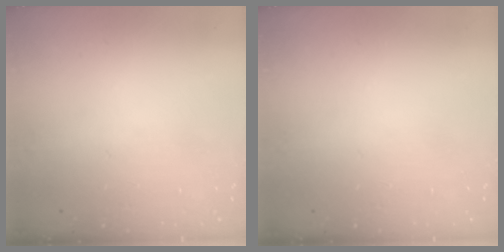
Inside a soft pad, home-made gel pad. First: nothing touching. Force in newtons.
{"total": 0.0}